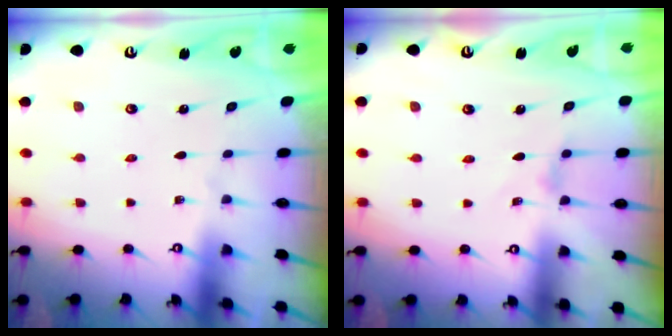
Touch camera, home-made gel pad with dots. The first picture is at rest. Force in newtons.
{"total": 2.5, "press": 2.5, "slide": 0.4}